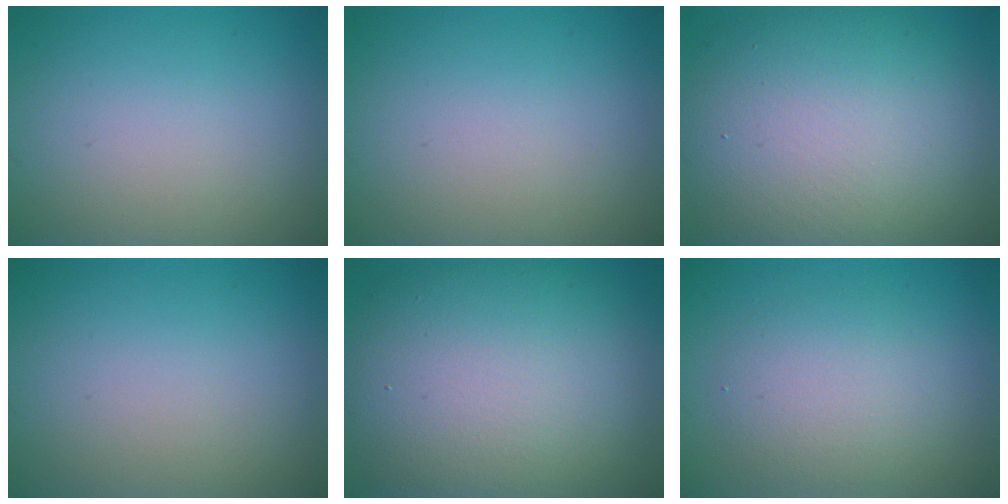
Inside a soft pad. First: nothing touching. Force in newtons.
{"total": 0.0}
{"total": 12.7, "press": 12.6, "slide": 0.6}
{"total": 0.0}
{"total": 13.3, "press": 13.3, "slide": 0.8}
{"total": 3.4, "press": 3.4, "slide": 0.2}